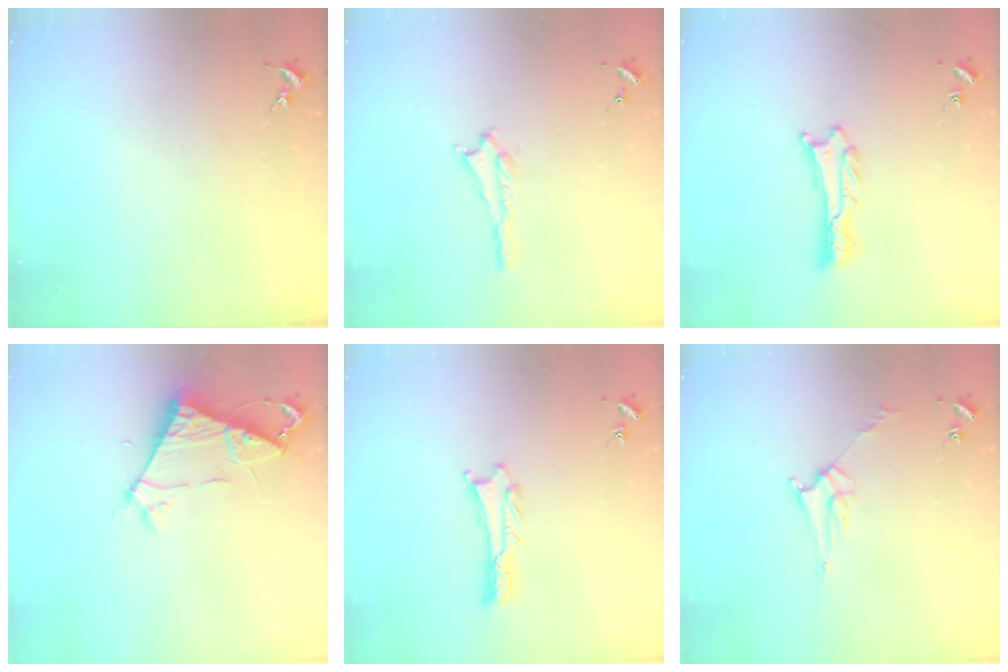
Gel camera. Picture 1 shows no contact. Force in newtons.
{"total": 0.6, "press": 0.6, "slide": 0.2}
{"total": 0.9, "press": 0.8, "slide": 0.1}
{"total": 6.9, "press": 6.9, "slide": 0.7}
{"total": 0.6, "press": 0.6, "slide": 0.1}
{"total": 3.8, "press": 3.8, "slide": 0.3}